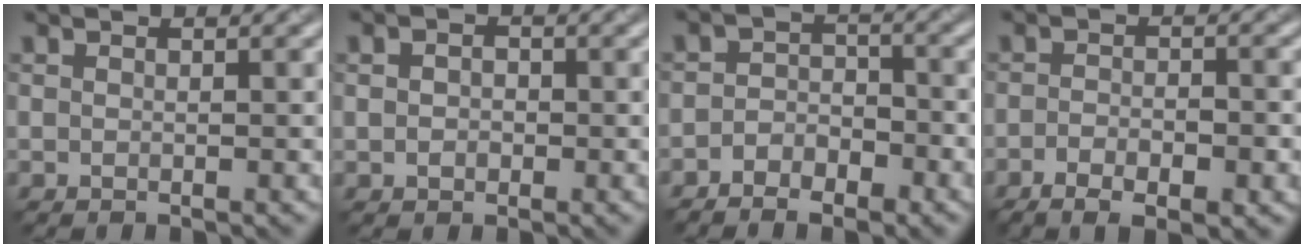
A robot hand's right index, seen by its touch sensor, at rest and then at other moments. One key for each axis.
{"total": 0.8, "fx": 0.2, "fy": 0.7, "fz": 0.3, "tx": -0.008, "ty": 0.009, "tz": -0.002}
{"total": 3.1, "fx": -2.3, "fy": 1.7, "fz": 1.2, "tx": -0.023, "ty": 0.009, "tz": -0.048}
{"total": 5.2, "fx": -2.5, "fy": 1.9, "fz": 4.1, "tx": -0.073, "ty": 0.002, "tz": -0.029}